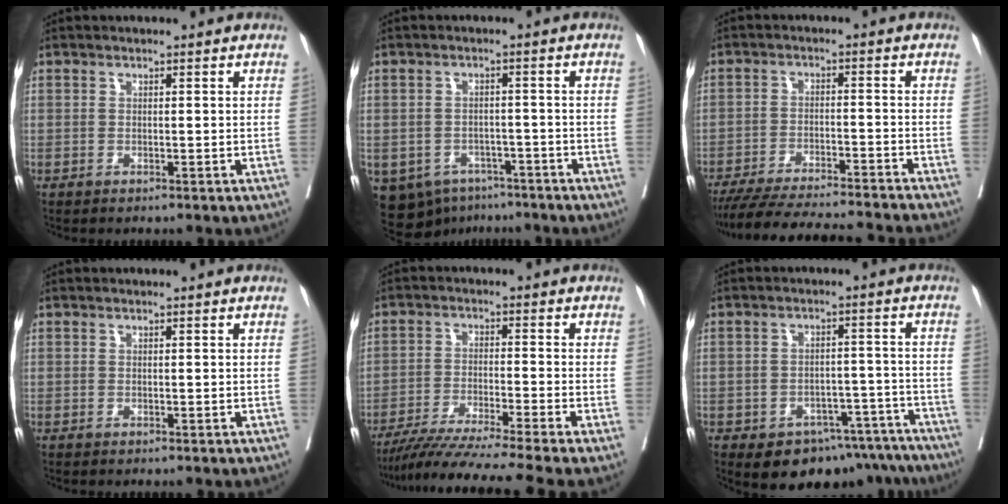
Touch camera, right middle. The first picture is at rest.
{"total": 10.6, "force": [-6.5, 7.6, 3.6], "torque": [-0.080, 0.004, -0.082]}
{"total": 18.4, "force": [-17.0, 0.3, 7.1], "torque": [-0.114, -0.032, -0.248]}
{"total": 0.0}
{"total": 14.0, "force": [-11.7, -2.5, 7.3], "torque": [-0.108, -0.033, -0.188]}
{"total": 12.4, "force": [-9.6, 6.9, 4.0], "torque": [-0.022, 0.033, -0.115]}